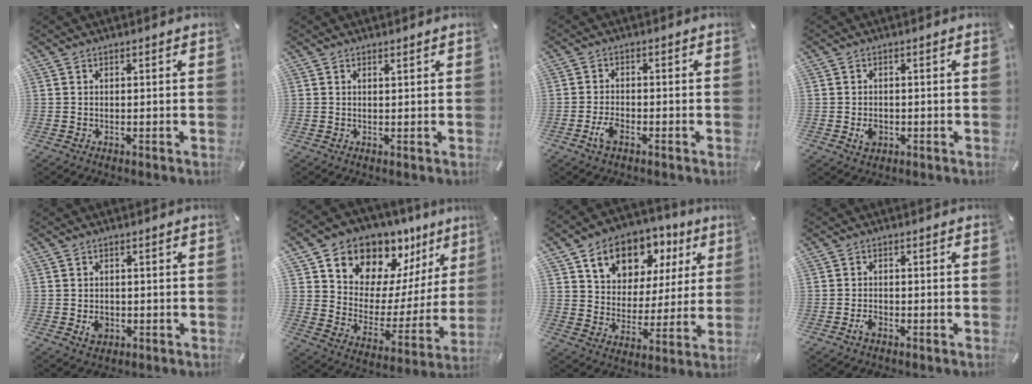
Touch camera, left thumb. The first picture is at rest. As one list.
[{"total": 0.6, "force": [0.5, 0.1, 0.3], "torque": [-0.006, -0.002, 0.010]}, {"total": 3.9, "force": [-2.0, 2.1, 2.7], "torque": [-0.064, 0.002, -0.039]}, {"total": 3.2, "force": [-0.7, 2.6, 1.7], "torque": [-0.021, 0.001, -0.012]}, {"total": 3.4, "force": [-0.7, 2.8, 1.7], "torque": [-0.013, -0.002, -0.014]}, {"total": 12.1, "force": [10.4, 6.2, -0.4], "torque": [-0.010, -0.125, 0.189]}, {"total": 14.0, "force": [7.4, 10.5, 5.6], "torque": [-0.092, -0.034, 0.135]}, {"total": 2.2, "force": [-1.2, 1.4, 1.2], "torque": [-0.022, 0.006, -0.023]}]